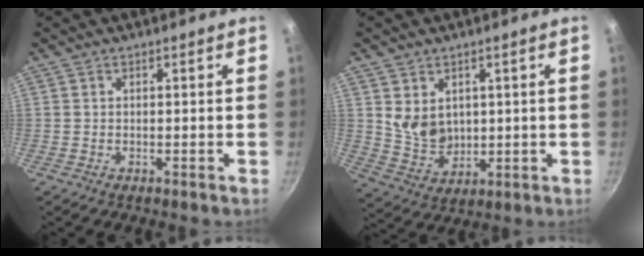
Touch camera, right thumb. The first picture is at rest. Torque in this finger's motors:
{"motor_torque": [-0.16, 0.21, 0.11, 0.03, 0.12]}